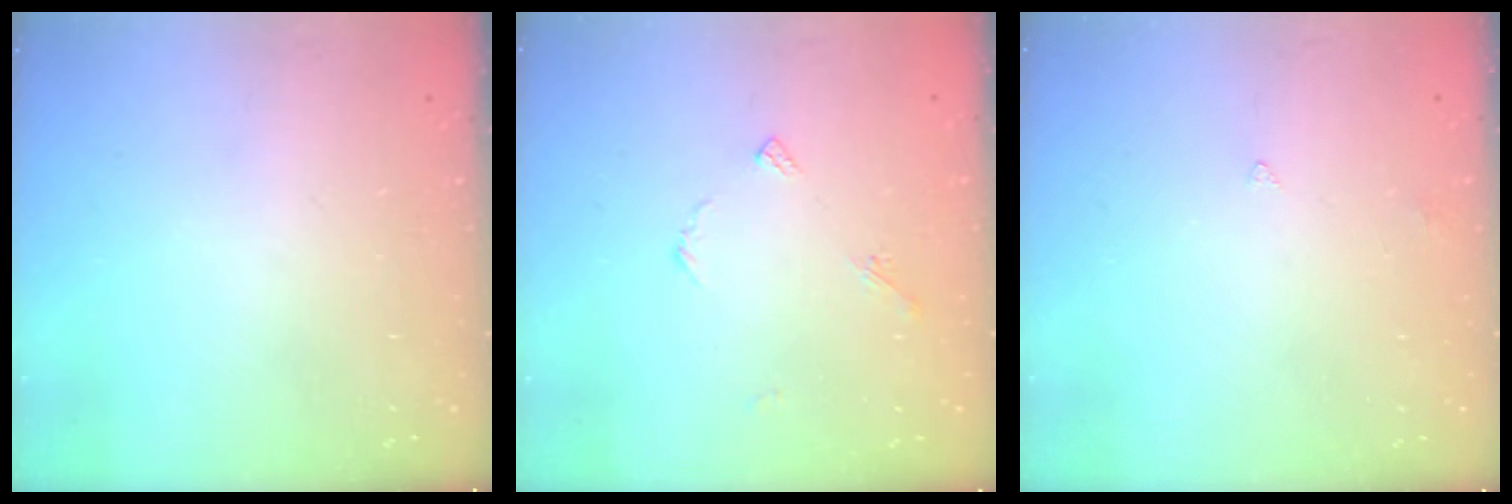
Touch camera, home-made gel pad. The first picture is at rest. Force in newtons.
{"total": 3.5, "press": 3.5, "slide": 0.4}
{"total": 2.7, "press": 2.6, "slide": 0.5}